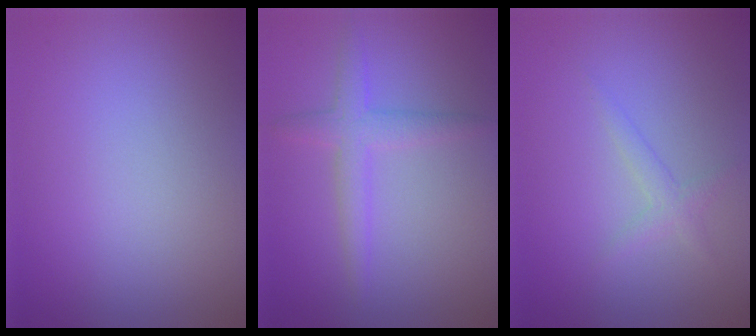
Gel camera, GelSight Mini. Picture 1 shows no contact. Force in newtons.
{"total": 2.6, "press": 2.6, "slide": 0.1}
{"total": 1.4, "press": 1.4, "slide": 0.1}